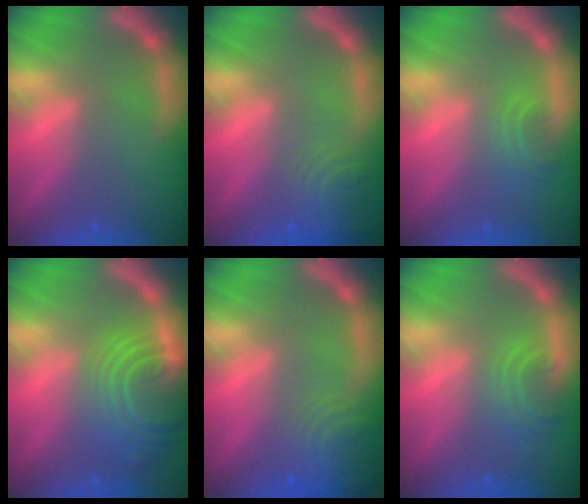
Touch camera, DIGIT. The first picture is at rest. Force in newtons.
{"total": 4.5}
{"total": 2.4}
{"total": 10.0}
{"total": 6.1}
{"total": 3.5}